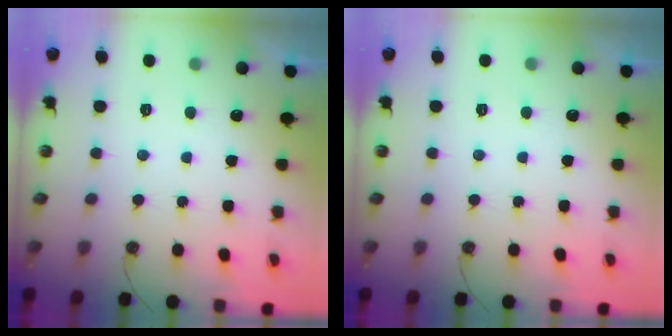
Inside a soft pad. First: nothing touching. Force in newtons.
{"total": 0.0}